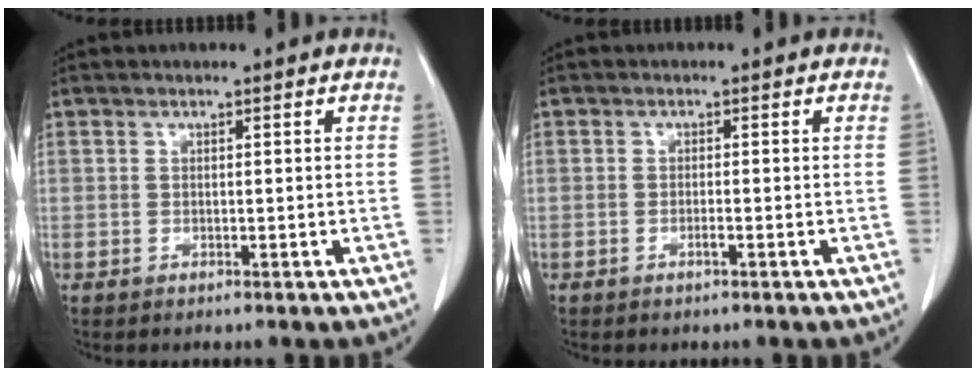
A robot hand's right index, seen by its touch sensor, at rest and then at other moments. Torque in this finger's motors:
{"motor_torque": [-0.05, 0.01, -0.01, 0.00]}